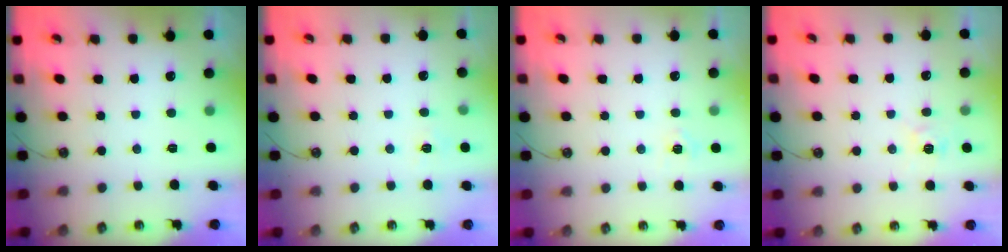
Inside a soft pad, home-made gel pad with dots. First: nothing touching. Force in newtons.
{"total": 6.0, "press": 6.0, "slide": 0.6}
{"total": 4.2, "press": 4.2, "slide": 0.6}
{"total": 5.4, "press": 5.3, "slide": 0.5}